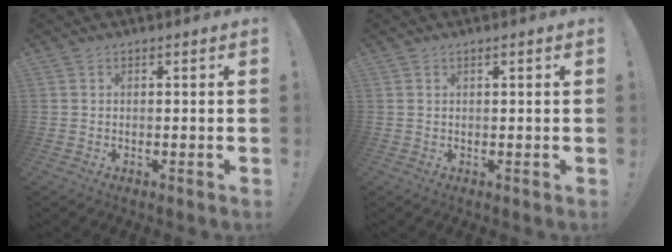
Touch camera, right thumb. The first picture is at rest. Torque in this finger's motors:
{"motor_torque": [0.40, -0.09, -0.45, 0.45, 0.04]}